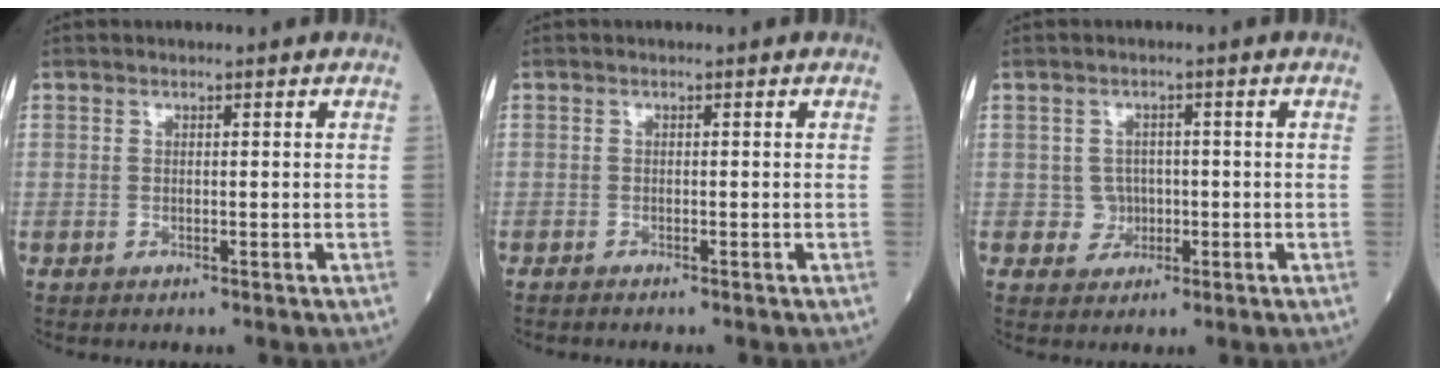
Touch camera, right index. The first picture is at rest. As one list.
[{"total": 0.8, "force": [-0.8, -0.1, 0.2], "torque": [-0.005, 0.000, -0.014]}, {"total": 2.6, "force": [-0.4, 2.6, 0.5], "torque": [0.000, 0.007, -0.005]}]